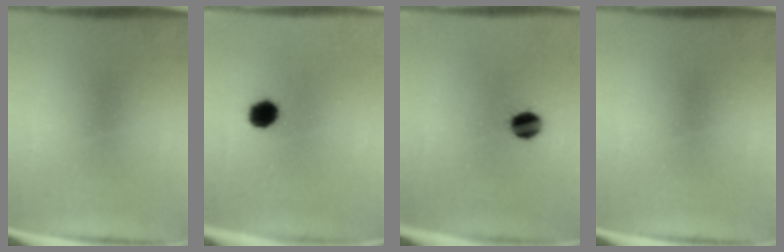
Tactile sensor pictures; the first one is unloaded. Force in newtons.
{"total": 5.4}
{"total": 5.3}
{"total": 0.0}